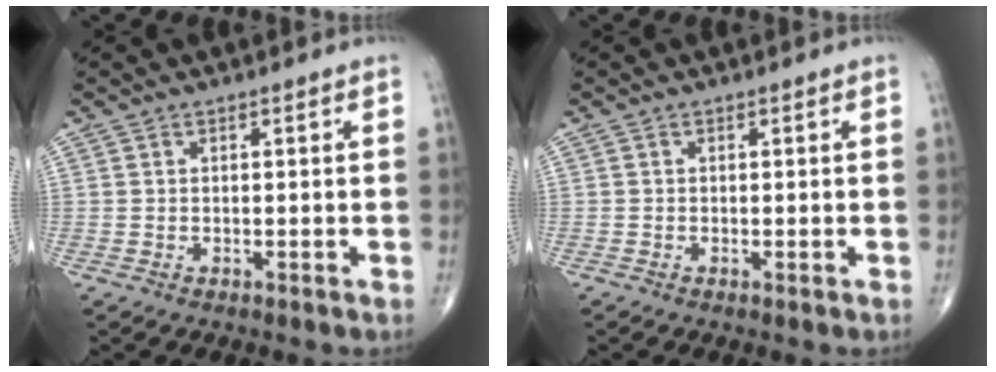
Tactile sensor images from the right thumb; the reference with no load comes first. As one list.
[{"total": 0.0}]